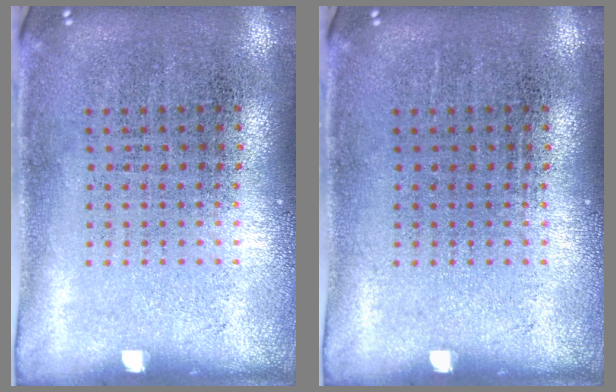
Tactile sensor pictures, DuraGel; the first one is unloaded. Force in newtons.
{"total": 0.0}